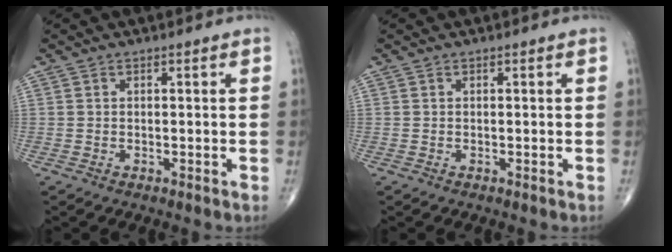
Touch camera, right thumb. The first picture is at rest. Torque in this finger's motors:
{"motor_torque": [0.00, 0.00, 0.00, 0.00, 0.00]}